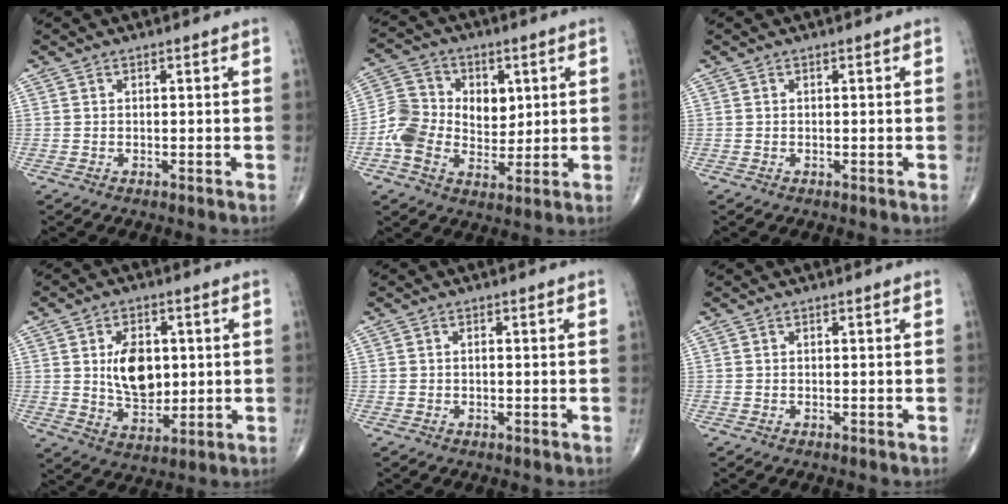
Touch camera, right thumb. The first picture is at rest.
{"total": 11.6, "force": [0.6, 9.1, 7.2], "torque": [-0.092, 0.008, 0.006]}
{"total": 0.0}
{"total": 10.8, "force": [1.5, 7.0, 8.1], "torque": [-0.107, -0.014, 0.034]}
{"total": 0.5, "force": [-0.1, 0.3, 0.4], "torque": [-0.010, 0.000, 0.000]}
{"total": 0.0}